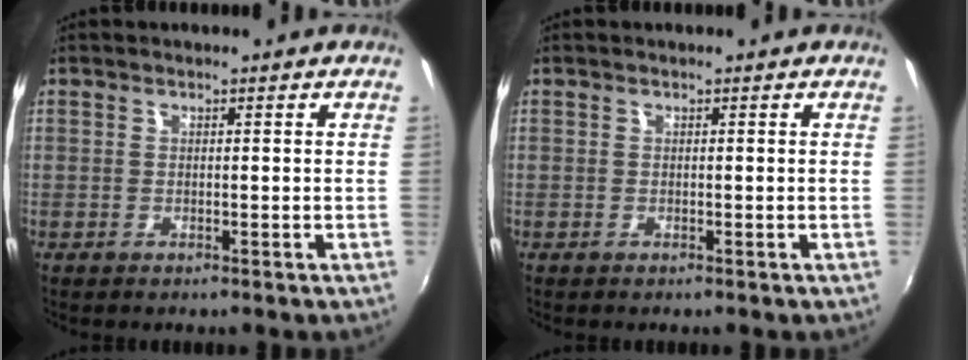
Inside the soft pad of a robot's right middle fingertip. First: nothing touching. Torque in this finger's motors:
{"motor_torque": [0.05, -0.01, 0.03, 0.00]}